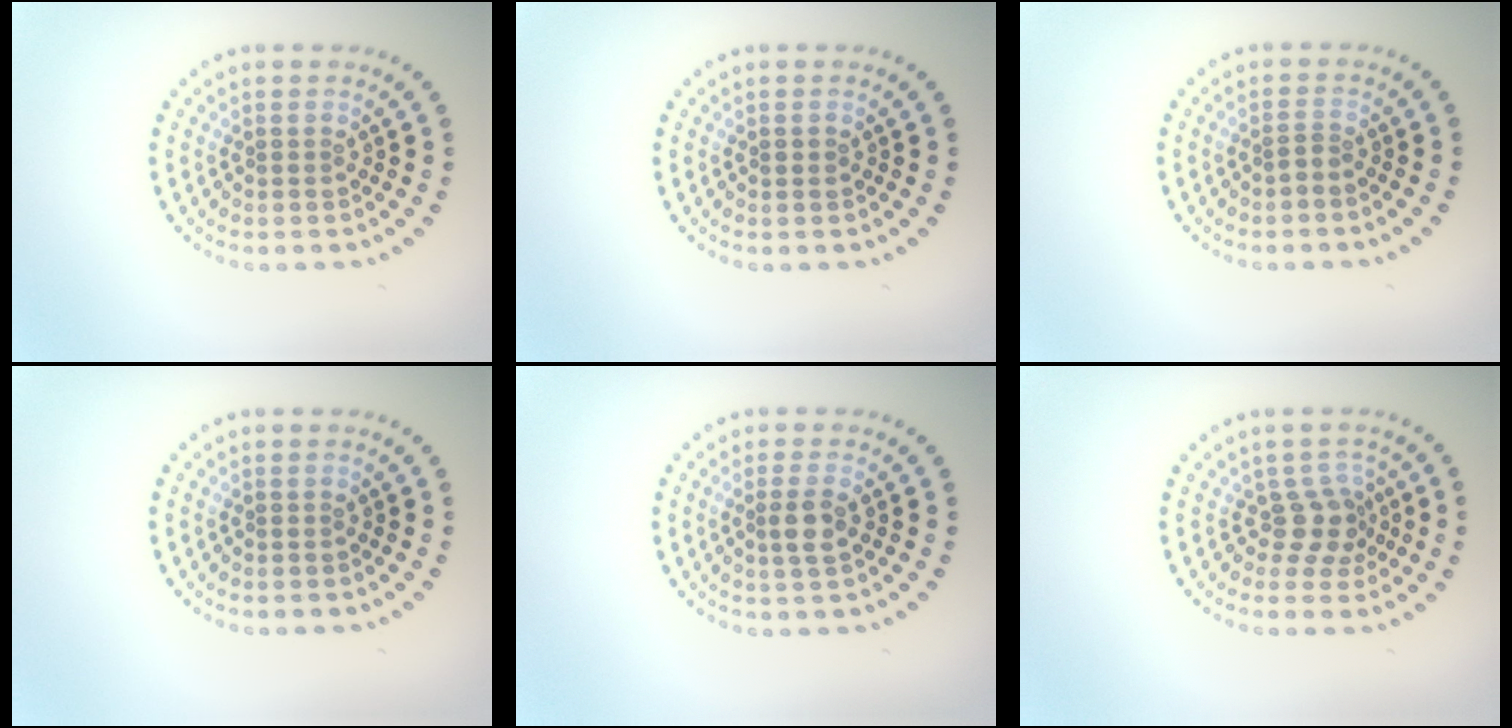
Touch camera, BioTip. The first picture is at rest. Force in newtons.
{"total": 0.7, "press": 0.7, "slide": 0.0}
{"total": 0.7, "press": 0.4, "slide": 0.6}
{"total": 0.0}
{"total": 1.9, "press": 1.8, "slide": 0.8}
{"total": 2.5, "press": 1.9, "slide": 1.6}